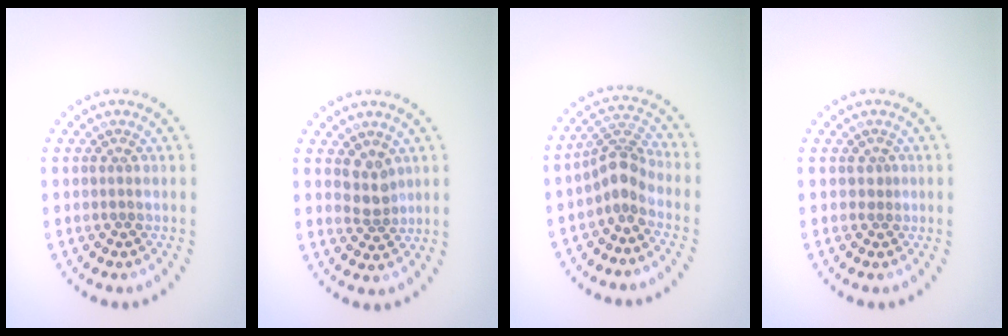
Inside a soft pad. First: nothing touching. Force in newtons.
{"total": 2.2, "press": 1.7, "slide": 1.3}
{"total": 2.8, "press": 2.0, "slide": 2.0}
{"total": 0.7, "press": 0.4, "slide": 0.6}